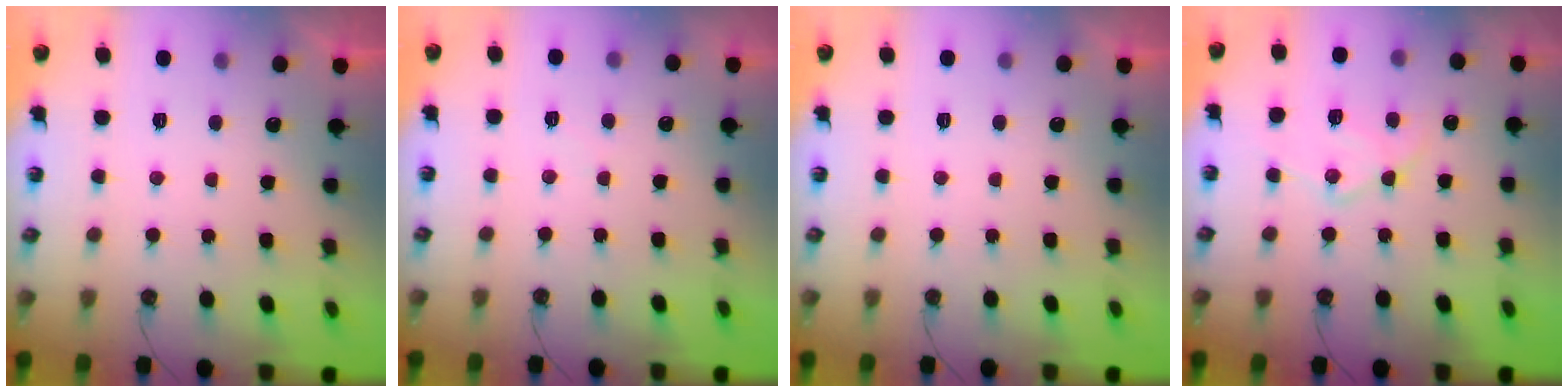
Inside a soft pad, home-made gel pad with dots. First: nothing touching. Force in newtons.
{"total": 3.2, "press": 3.2, "slide": 0.5}
{"total": 0.0}
{"total": 12.7, "press": 12.7, "slide": 1.2}